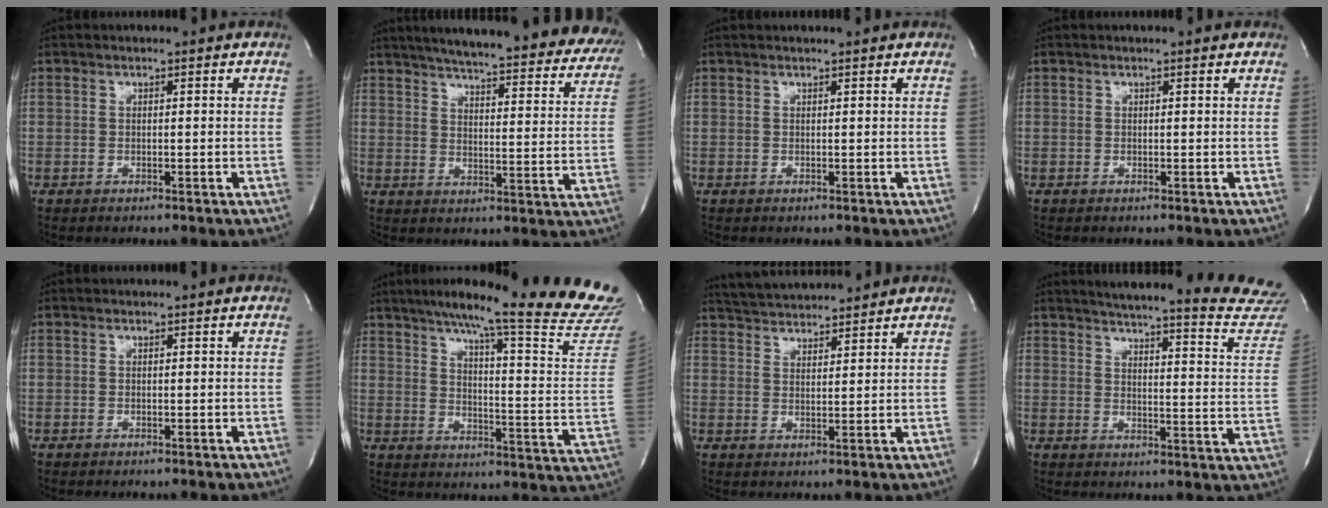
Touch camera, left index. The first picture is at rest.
{"total": 33.0, "force": [28.4, 6.0, 15.7], "torque": [-0.218, -0.058, 0.337]}
{"total": 1.9, "force": [1.8, -0.2, 0.6], "torque": [-0.010, 0.008, 0.022]}
{"total": 0.7, "force": [0.7, 0.0, 0.2], "torque": [-0.009, 0.000, 0.006]}
{"total": 0.0}
{"total": 26.7, "force": [23.1, -1.0, 13.3], "torque": [-0.202, -0.092, 0.290]}
{"total": 9.0, "force": [8.6, 0.9, 2.3], "torque": [-0.050, 0.021, 0.139]}
{"total": 25.6, "force": [24.2, 1.1, 8.4], "torque": [-0.116, -0.114, 0.274]}